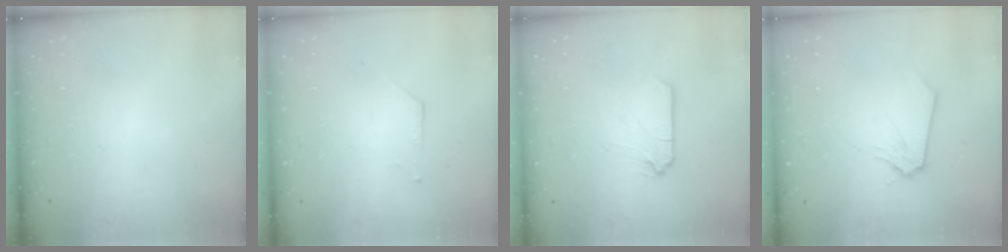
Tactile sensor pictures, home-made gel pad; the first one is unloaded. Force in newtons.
{"total": 0.0}
{"total": 0.0}
{"total": 0.0}